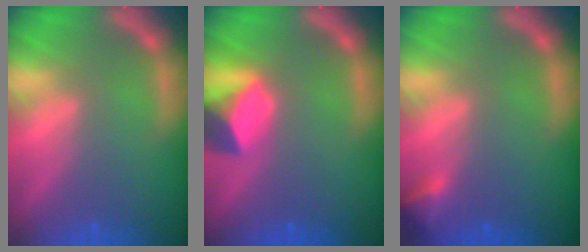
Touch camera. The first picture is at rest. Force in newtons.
{"total": 4.9}
{"total": 1.9}